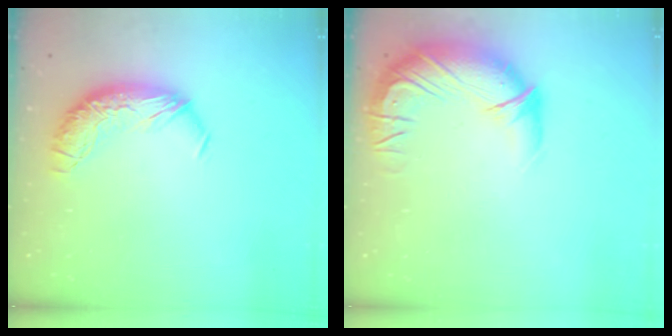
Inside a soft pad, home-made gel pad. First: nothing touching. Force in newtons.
{"total": 3.0, "press": 0.1, "slide": 3.0}